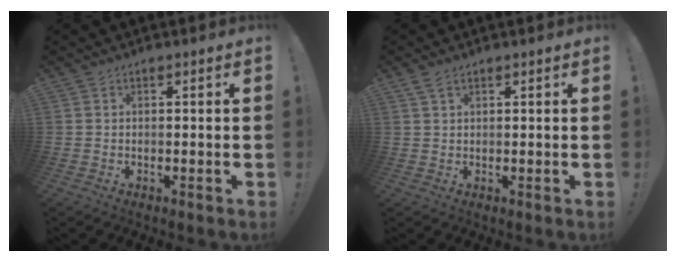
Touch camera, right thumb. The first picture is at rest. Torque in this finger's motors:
{"motor_torque": [-0.03, -0.03, 0.10, 0.06, 0.00]}